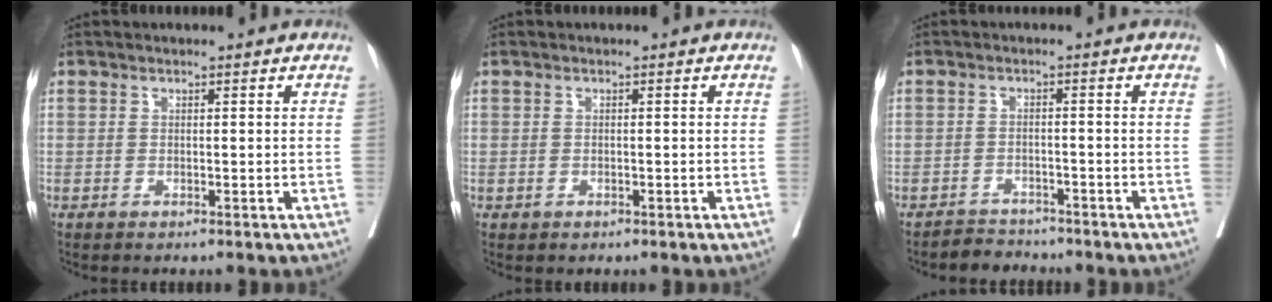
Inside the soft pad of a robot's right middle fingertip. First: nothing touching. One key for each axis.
{"total": 0.0}
{"total": 2.9, "fx": -2.7, "fy": 0.7, "fz": -0.8, "tx": 0.009, "ty": -0.007, "tz": -0.046}